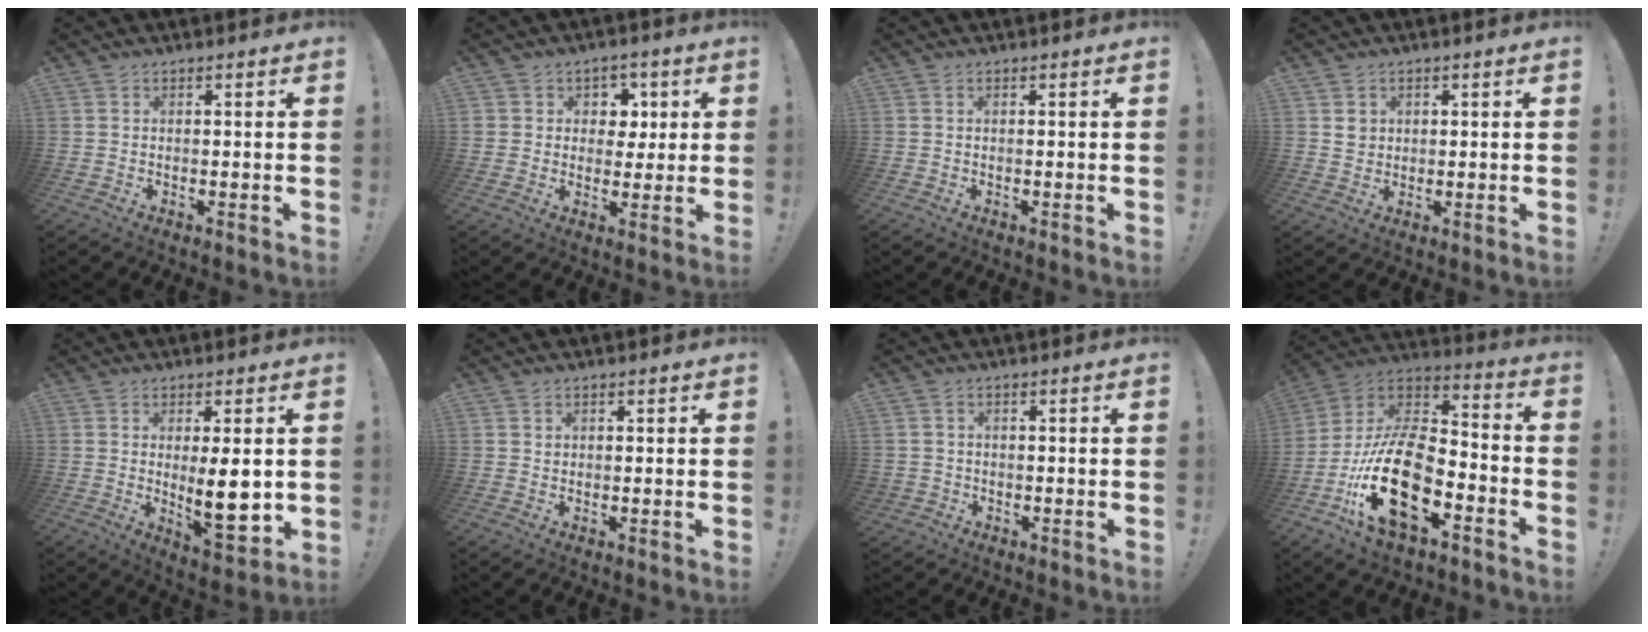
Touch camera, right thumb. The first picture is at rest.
{"total": 6.7, "force": [1.4, 6.4, 1.0], "torque": [-0.010, -0.008, 0.029]}
{"total": 0.0}
{"total": 3.1, "force": [1.1, 2.8, 0.7], "torque": [-0.003, -0.003, 0.018]}
{"total": 10.9, "force": [0.4, 2.9, 10.5], "torque": [-0.151, -0.024, 0.004]}
{"total": 0.9, "force": [0.3, 0.8, 0.1], "torque": [-0.001, 0.001, 0.006]}
{"total": 2.2, "force": [-0.4, 2.0, 0.7], "torque": [-0.010, 0.002, -0.006]}
{"total": 23.0, "force": [-9.2, 12.2, 17.2], "torque": [-0.361, 0.048, -0.152]}